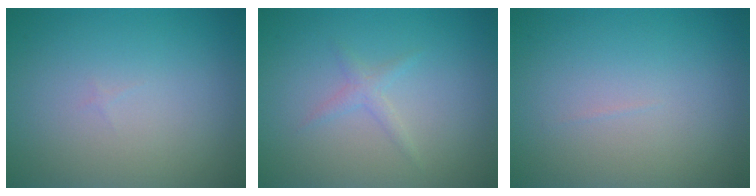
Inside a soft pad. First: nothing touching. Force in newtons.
{"total": 1.1, "press": 1.1, "slide": 0.0}
{"total": 0.0}